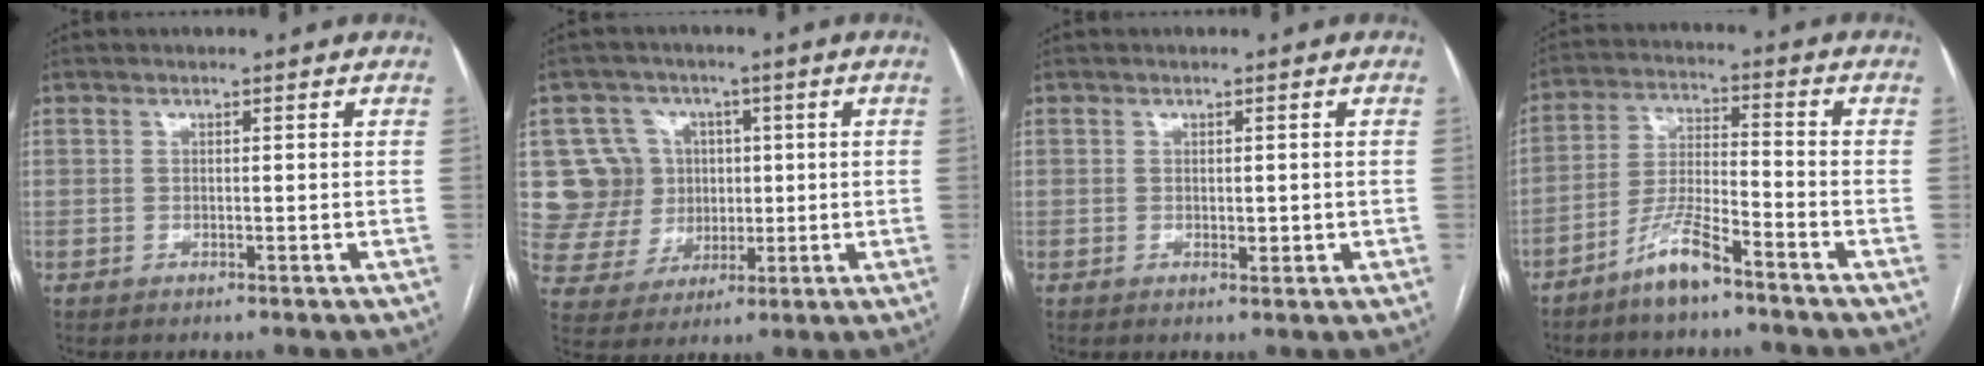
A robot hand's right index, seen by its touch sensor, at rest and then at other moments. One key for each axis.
{"total": 11.3, "fx": 2.6, "fy": 10.9, "fz": 1.7, "tx": -0.047, "ty": 0.044, "tz": 0.059}
{"total": 1.5, "fx": -0.1, "fy": 0.9, "fz": 1.2, "tx": -0.015, "ty": -0.001, "tz": 0.001}
{"total": 7.7, "fx": -5.8, "fy": 0.9, "fz": 5.0, "tx": -0.106, "ty": -0.010, "tz": -0.115}